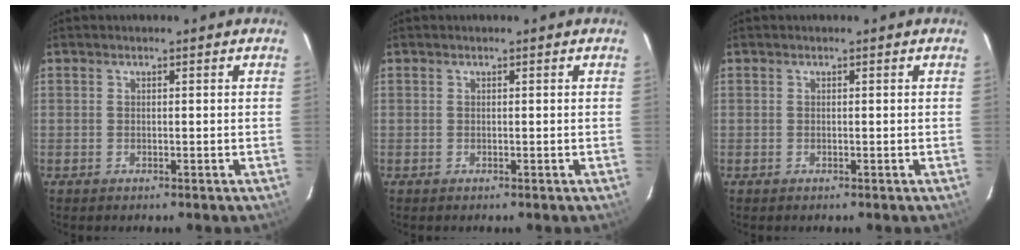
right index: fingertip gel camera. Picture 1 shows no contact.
{"total": 0.0}
{"total": 0.0}